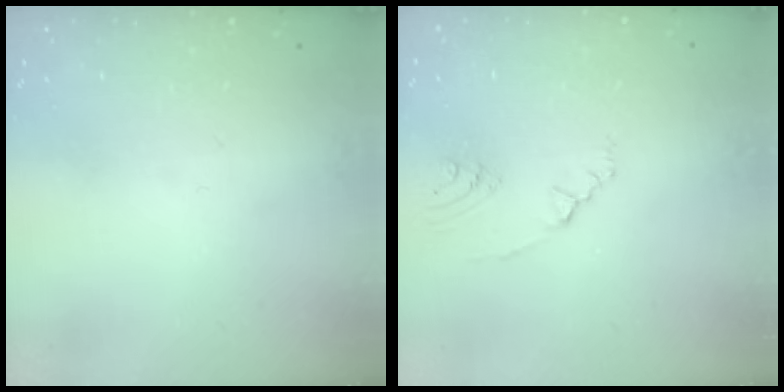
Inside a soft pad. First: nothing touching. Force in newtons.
{"total": 2.8, "press": 2.0, "slide": 2.0}